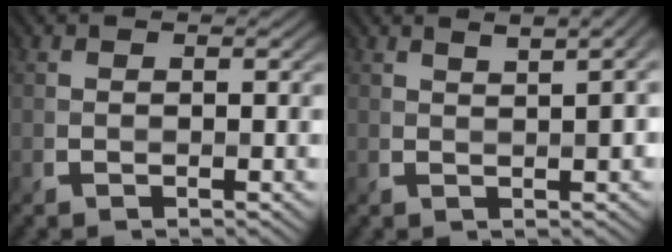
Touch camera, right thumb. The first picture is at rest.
{"total": 3.8, "force": [1.5, 1.1, 3.3], "torque": [-0.036, 0.020, 0.021]}